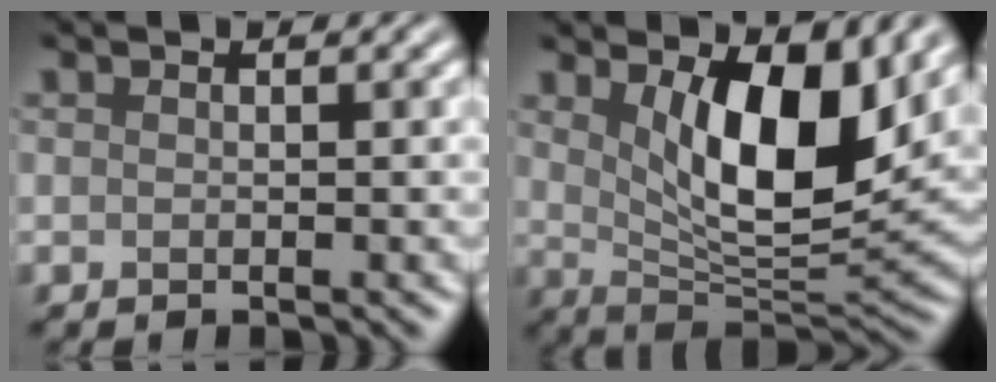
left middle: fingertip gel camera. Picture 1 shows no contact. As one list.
[{"total": 9.2, "force": [2.9, 3.6, 7.9], "torque": [-0.131, -0.021, 0.054]}]